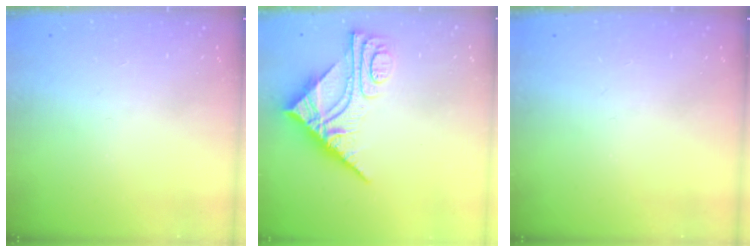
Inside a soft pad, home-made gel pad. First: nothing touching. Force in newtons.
{"total": 9.8, "press": 9.7, "slide": 0.9}
{"total": 0.0}